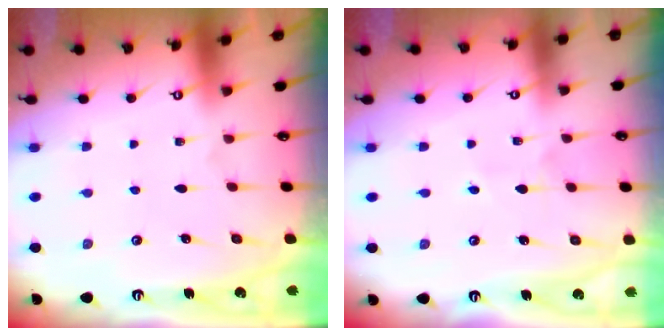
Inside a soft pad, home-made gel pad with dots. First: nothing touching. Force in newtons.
{"total": 2.8, "press": 2.8, "slide": 0.3}